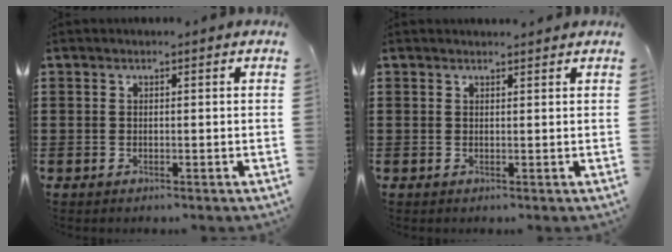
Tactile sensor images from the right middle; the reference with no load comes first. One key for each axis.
{"total": 0.8, "fx": 0.8, "fy": 0.0, "fz": 0.1, "tx": 0.004, "ty": -0.003, "tz": 0.014}